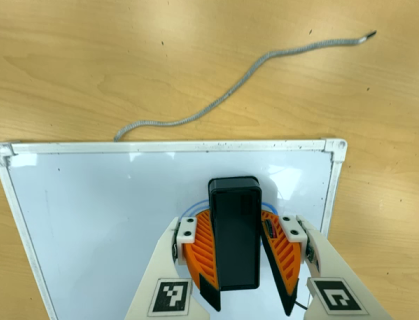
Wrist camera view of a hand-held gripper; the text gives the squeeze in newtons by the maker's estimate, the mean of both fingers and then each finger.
{"total": 13.6, "left": 15.8, "right": 11.5}